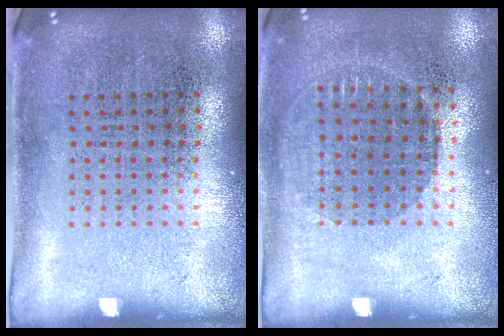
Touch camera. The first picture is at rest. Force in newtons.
{"total": 0.8, "press": 0.8, "slide": 0.4}